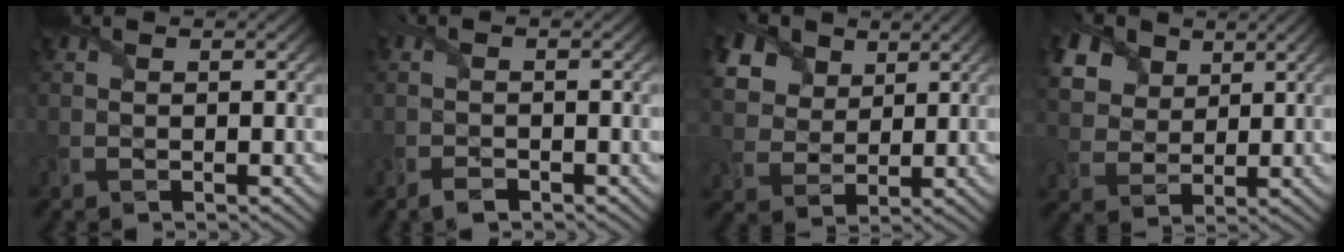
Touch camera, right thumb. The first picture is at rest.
{"total": 1.5, "force": [-1.3, 0.2, 0.7], "torque": [-0.018, 0.000, -0.027]}
{"total": 11.1, "force": [6.1, 7.7, 5.2], "torque": [-0.175, 0.016, 0.127]}
{"total": 9.4, "force": [5.2, 6.6, 4.4], "torque": [-0.164, 0.013, 0.106]}